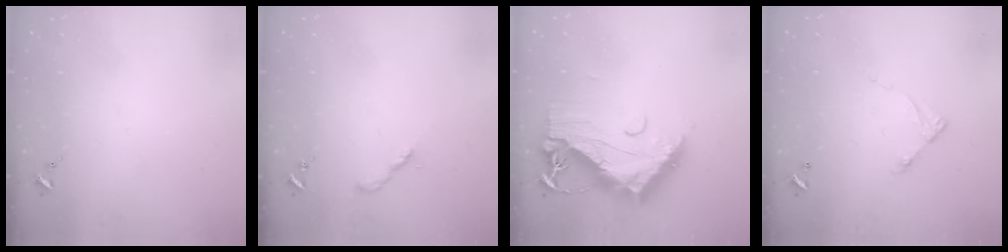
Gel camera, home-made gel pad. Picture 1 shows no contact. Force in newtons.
{"total": 2.2, "press": 2.2, "slide": 0.2}
{"total": 17.0, "press": 17.0, "slide": 1.4}
{"total": 6.1, "press": 6.1, "slide": 0.5}